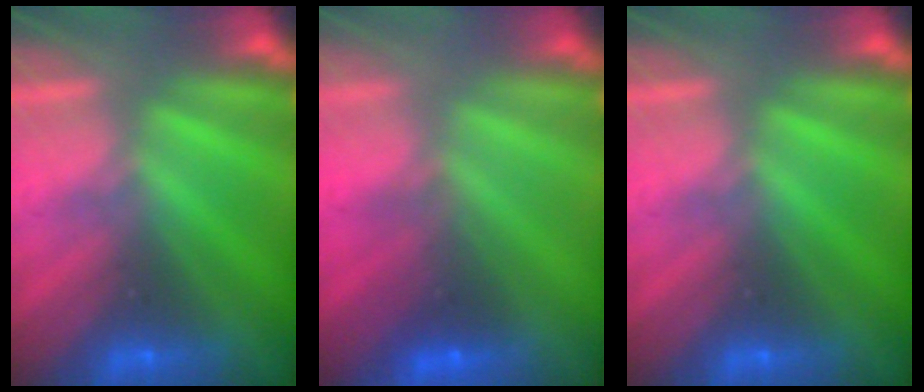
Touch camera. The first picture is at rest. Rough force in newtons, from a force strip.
{"total": 1.8}
{"total": 0.0}